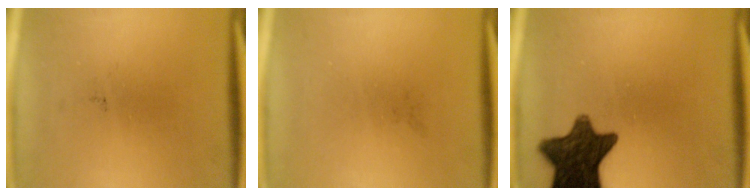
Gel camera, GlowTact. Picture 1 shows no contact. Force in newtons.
{"total": 0.0}
{"total": 11.9}